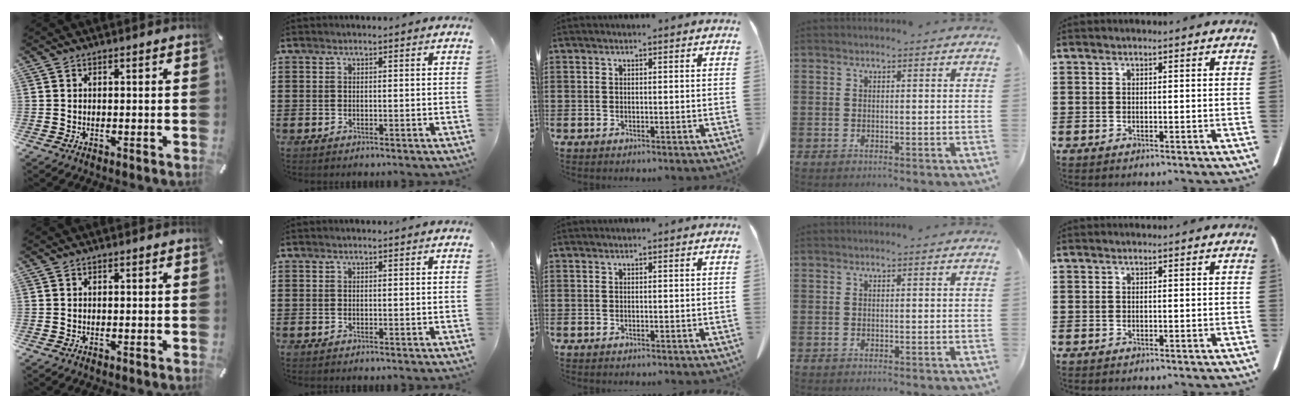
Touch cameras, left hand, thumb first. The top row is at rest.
{}